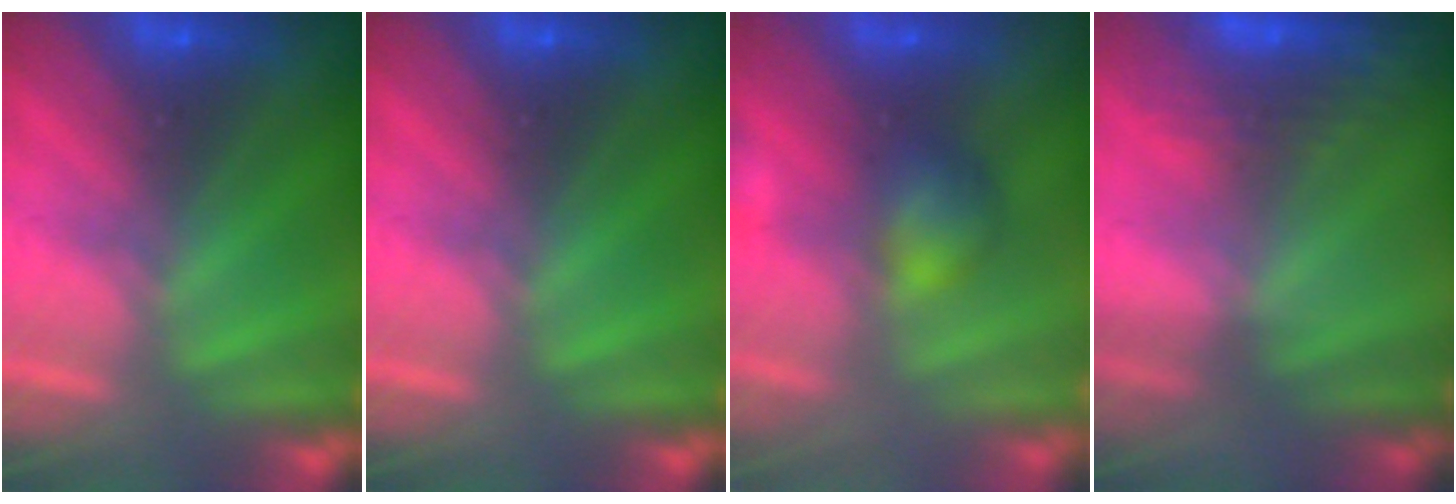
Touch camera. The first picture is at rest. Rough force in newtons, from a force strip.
{"total": 0.0}
{"total": 2.9}
{"total": 3.0}